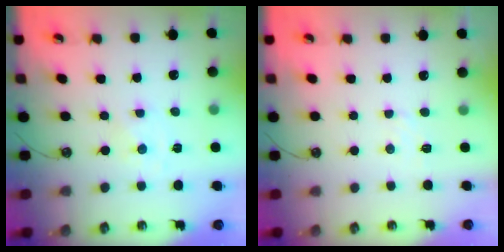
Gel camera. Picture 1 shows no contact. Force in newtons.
{"total": 4.6, "press": 4.6, "slide": 0.6}